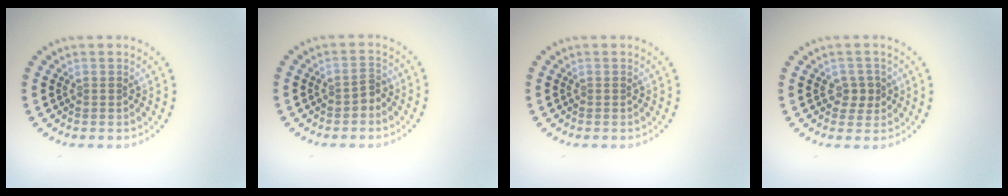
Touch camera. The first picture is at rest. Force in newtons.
{"total": 1.3, "press": 1.2, "slide": 0.6}
{"total": 0.0}
{"total": 1.9, "press": 1.8, "slide": 0.6}